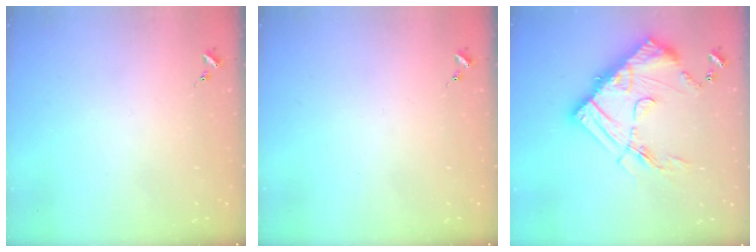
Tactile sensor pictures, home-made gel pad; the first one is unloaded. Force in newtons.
{"total": 0.0}
{"total": 21.5, "press": 21.4, "slide": 1.6}